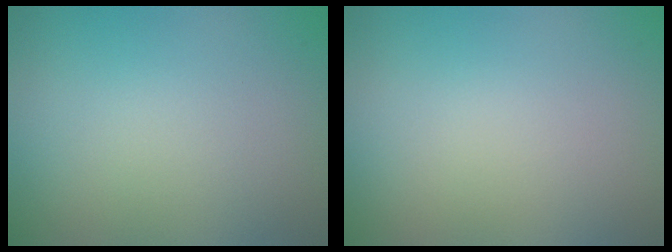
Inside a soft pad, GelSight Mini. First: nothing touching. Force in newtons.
{"total": 0.0}